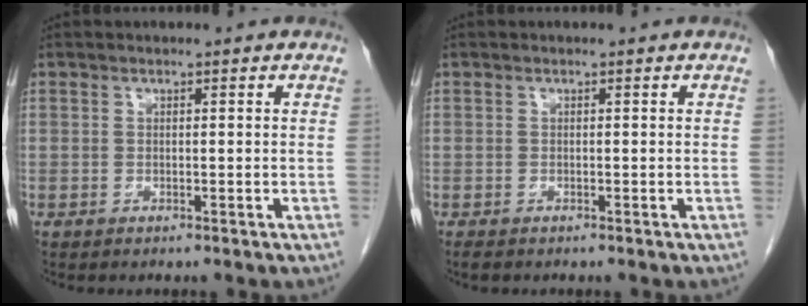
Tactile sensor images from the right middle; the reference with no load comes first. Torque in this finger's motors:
{"motor_torque": [0.41, -0.06, 0.04, 0.02]}